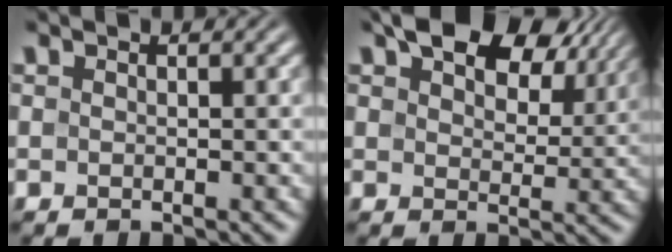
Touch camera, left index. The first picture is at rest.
{"total": 9.6, "force": [6.3, 4.8, 5.4], "torque": [-0.094, 0.011, 0.104]}